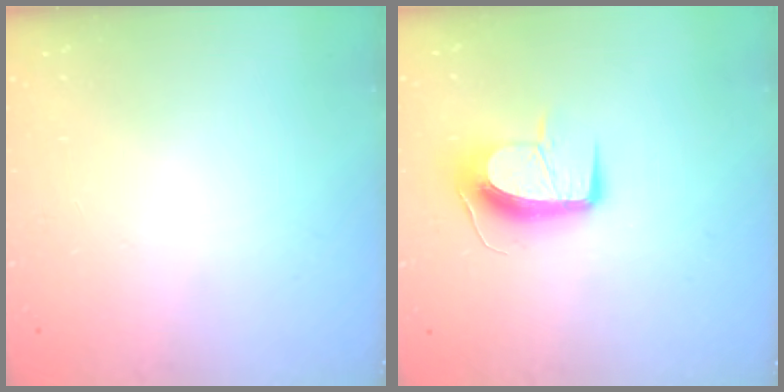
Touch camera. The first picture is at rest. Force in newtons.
{"total": 12.7, "press": 12.7, "slide": 0.5}